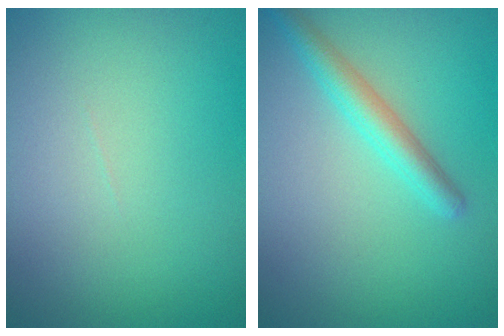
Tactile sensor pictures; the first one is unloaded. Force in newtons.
{"total": 2.9, "press": 2.9, "slide": 0.2}